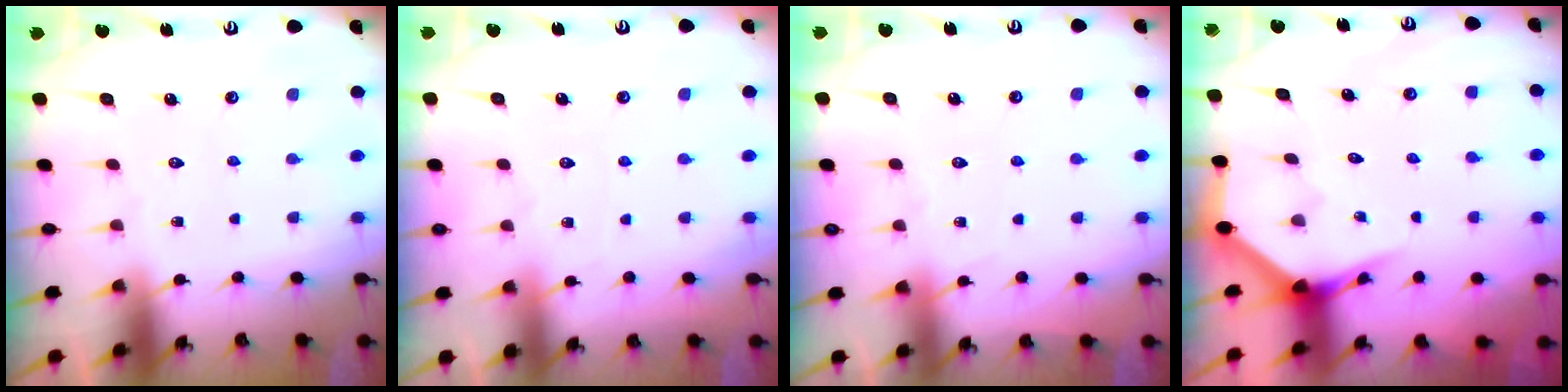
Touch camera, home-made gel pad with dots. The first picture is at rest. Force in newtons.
{"total": 2.3, "press": 2.3, "slide": 0.3}
{"total": 5.2, "press": 5.1, "slide": 0.6}
{"total": 3.9, "press": 3.9, "slide": 0.2}